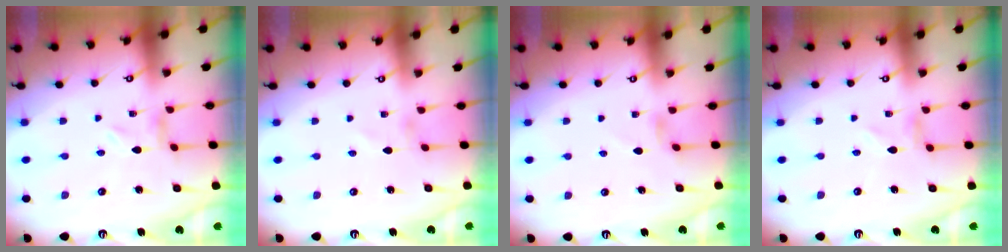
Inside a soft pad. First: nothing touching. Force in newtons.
{"total": 0.0}
{"total": 2.4, "press": 2.3, "slide": 0.4}
{"total": 0.7, "press": 0.7, "slide": 0.1}